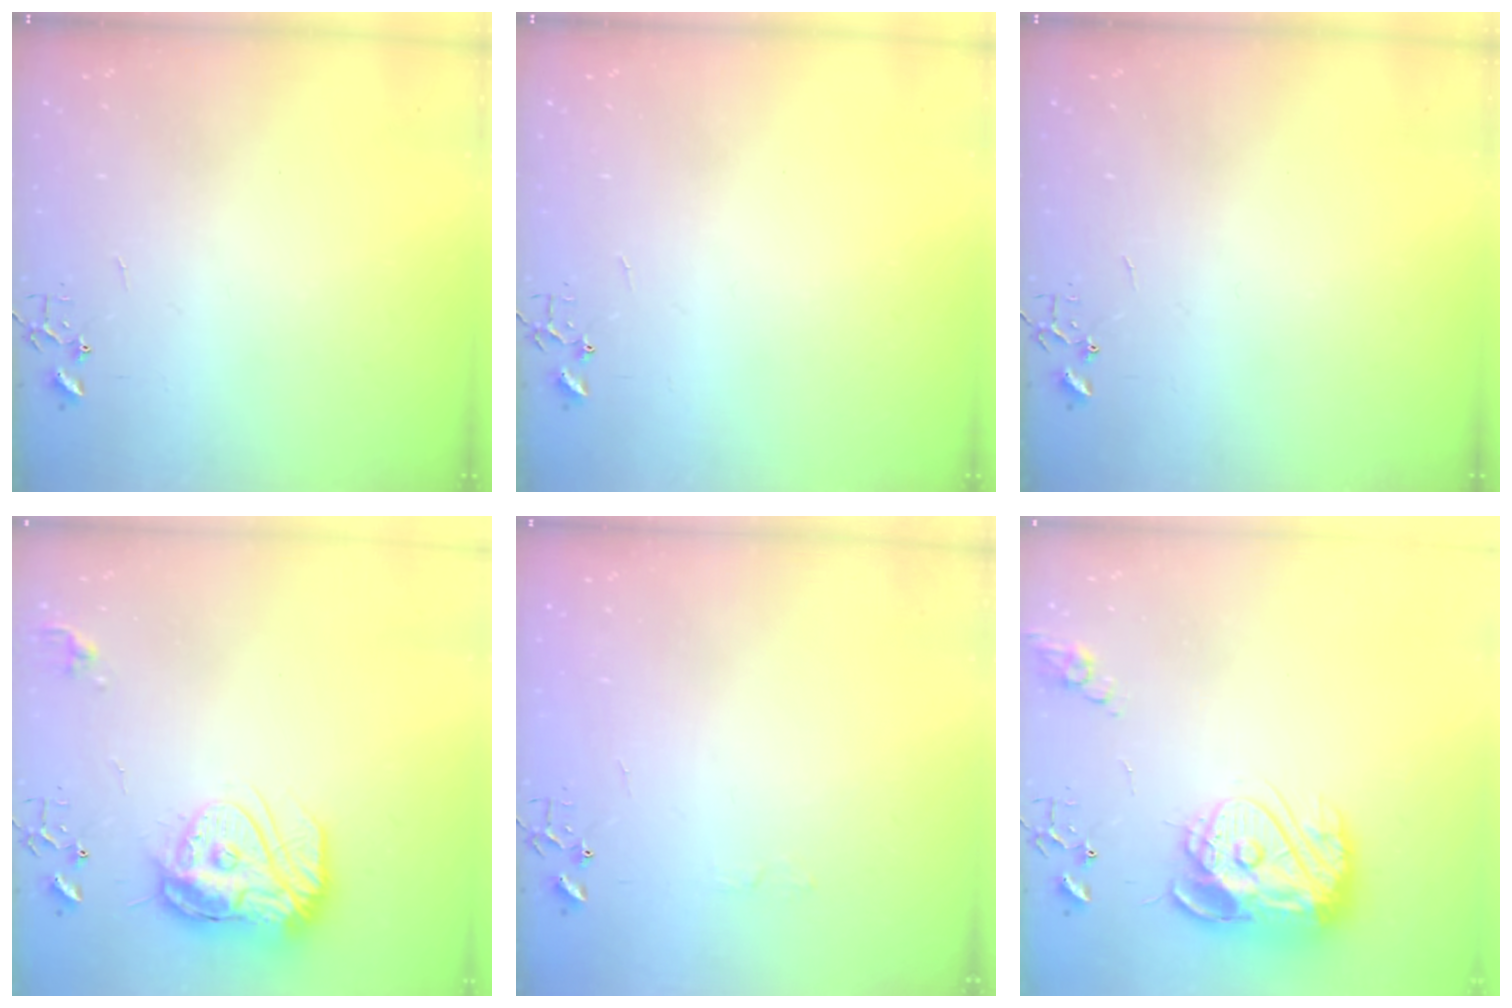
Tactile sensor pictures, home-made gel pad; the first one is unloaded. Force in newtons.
{"total": 0.0}
{"total": 0.0}
{"total": 17.0, "press": 16.9, "slide": 1.4}
{"total": 3.3, "press": 3.2, "slide": 0.5}
{"total": 17.3, "press": 17.2, "slide": 1.8}